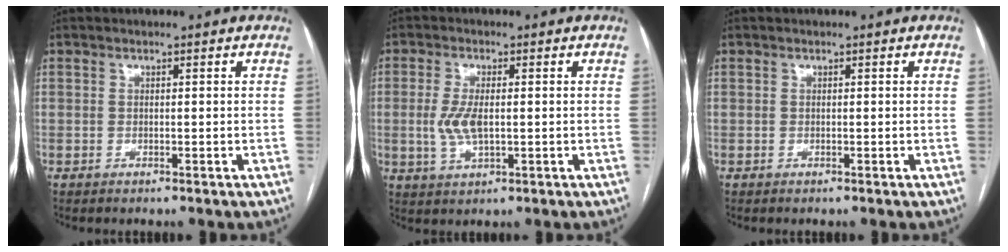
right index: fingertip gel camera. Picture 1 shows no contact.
{"total": 5.2, "force": [-0.2, 1.9, 4.8], "torque": [-0.110, -0.003, 0.001]}
{"total": 0.0}